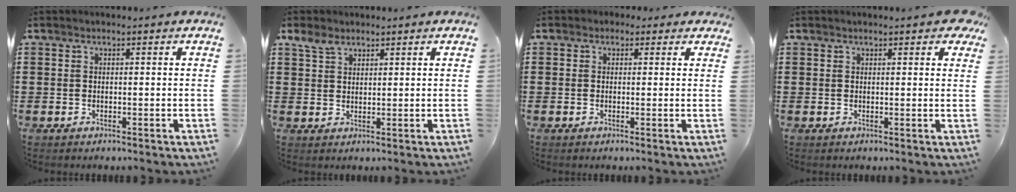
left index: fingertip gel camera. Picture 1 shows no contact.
{"total": 3.0, "force": [2.2, 1.8, 1.0], "torque": [-0.029, 0.006, 0.043]}
{"total": 1.4, "force": [0.3, 1.3, 0.3], "torque": [-0.012, 0.008, 0.004]}
{"total": 1.8, "force": [1.3, 0.3, 1.2], "torque": [-0.017, 0.002, 0.023]}